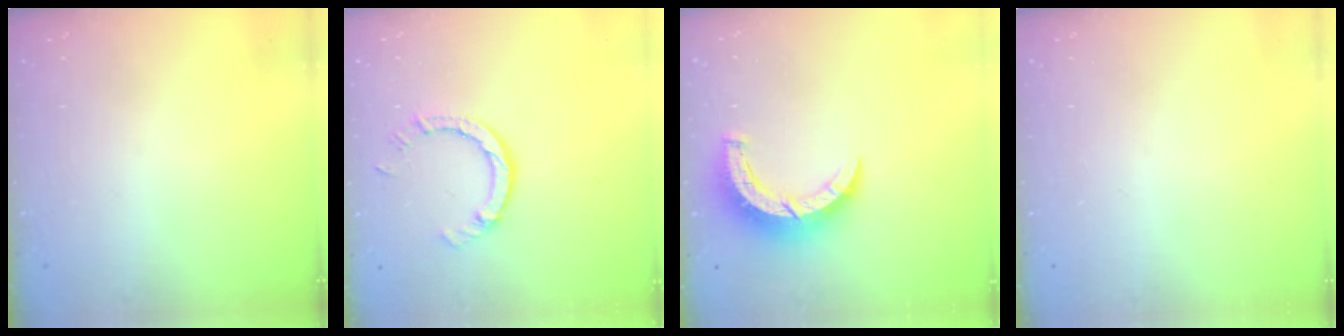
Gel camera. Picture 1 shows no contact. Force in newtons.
{"total": 4.8, "press": 4.8, "slide": 0.4}
{"total": 8.0, "press": 7.9, "slide": 0.7}
{"total": 0.0}